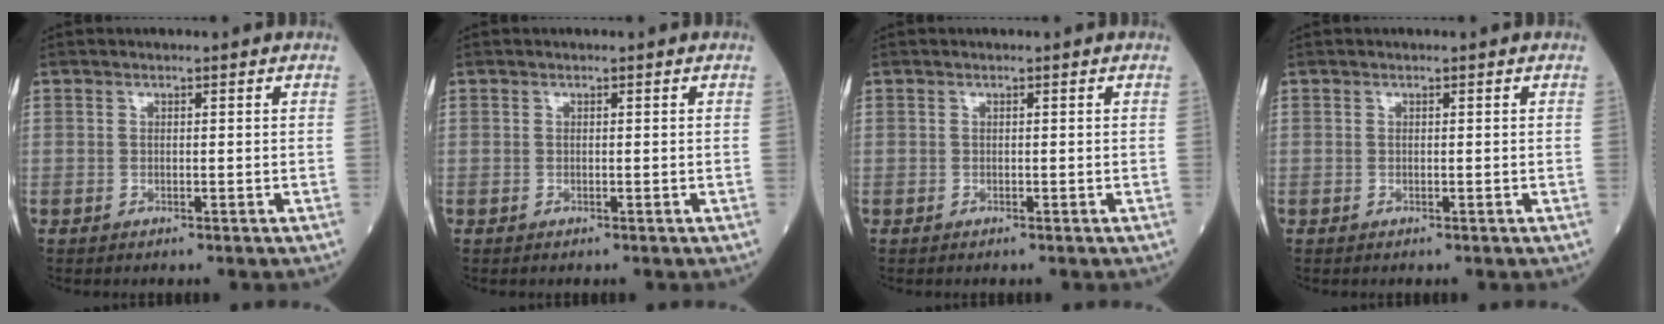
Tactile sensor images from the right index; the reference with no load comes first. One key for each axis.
{"total": 0.0}
{"total": 0.0}
{"total": 0.0}